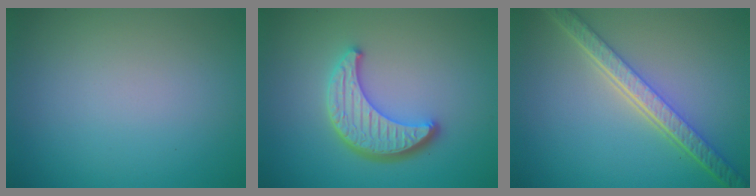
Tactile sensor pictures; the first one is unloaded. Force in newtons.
{"total": 4.5, "press": 3.7, "slide": 2.6}
{"total": 5.7, "press": 4.3, "slide": 3.7}